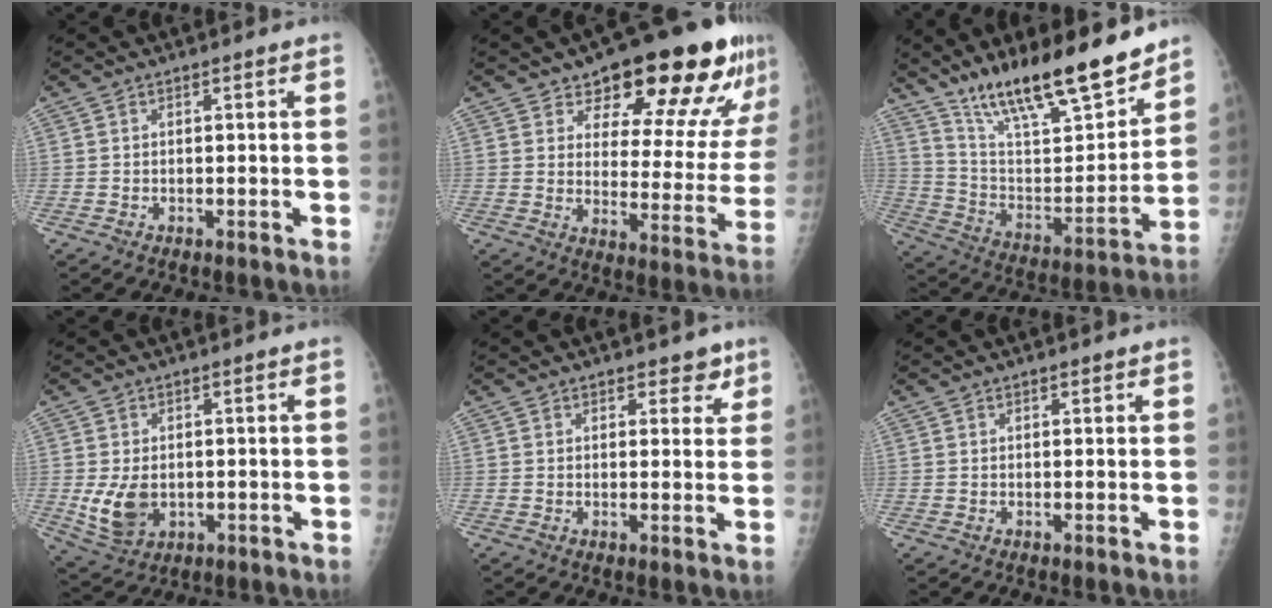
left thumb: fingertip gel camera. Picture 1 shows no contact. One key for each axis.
{"total": 22.4, "fx": 15.1, "fy": 8.6, "fz": 14.1, "tx": -0.148, "ty": -0.074, "tz": 0.202}
{"total": 22.6, "fx": 17.5, "fy": 5.4, "fz": 13.2, "tx": -0.187, "ty": -0.089, "tz": 0.302}
{"total": 7.2, "fx": -0.7, "fy": 5.1, "fz": 5.1, "tx": -0.088, "ty": -0.009, "tz": 0.003}
{"total": 3.7, "fx": 2.6, "fy": 2.2, "fz": 1.5, "tx": 0.013, "ty": -0.012, "tz": 0.032}
{"total": 0.7, "fx": 0.6, "fy": 0.4, "fz": 0.3, "tx": 0.000, "ty": -0.002, "tz": 0.006}